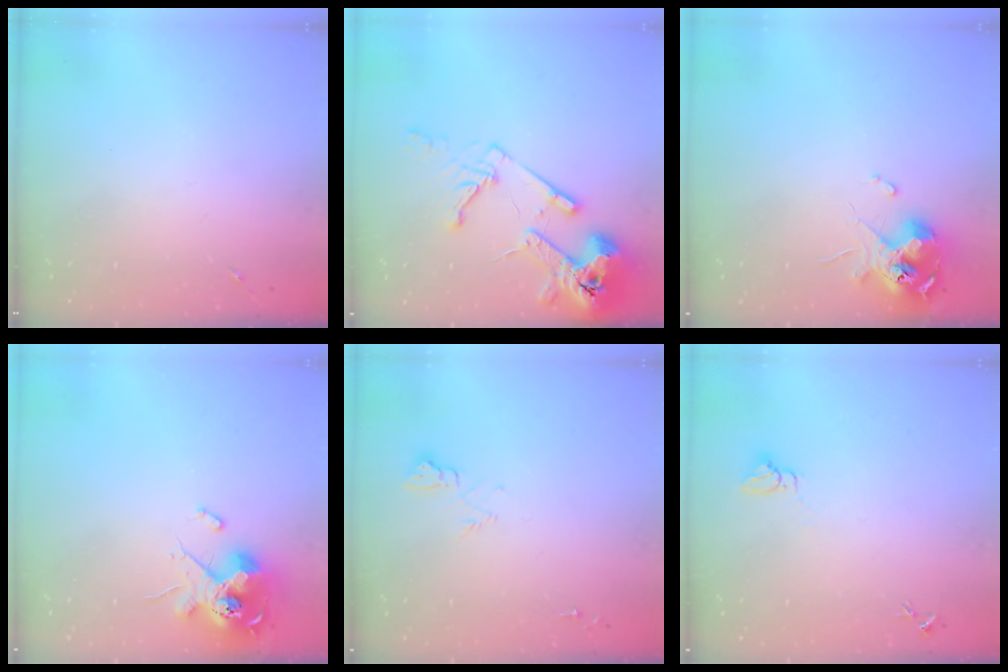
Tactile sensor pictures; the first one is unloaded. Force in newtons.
{"total": 16.7, "press": 16.5, "slide": 2.2}
{"total": 11.3, "press": 11.2, "slide": 1.5}
{"total": 14.0, "press": 13.9, "slide": 1.5}
{"total": 7.1, "press": 7.1, "slide": 0.8}
{"total": 2.7, "press": 2.7, "slide": 0.1}